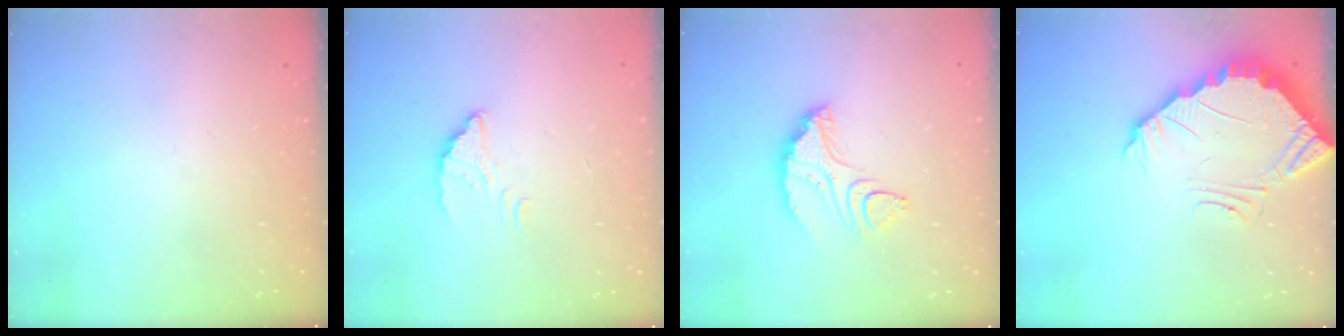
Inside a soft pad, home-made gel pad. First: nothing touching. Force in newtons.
{"total": 2.6, "press": 2.5, "slide": 0.3}
{"total": 9.2, "press": 9.1, "slide": 0.6}
{"total": 3.8, "press": 3.8, "slide": 0.2}